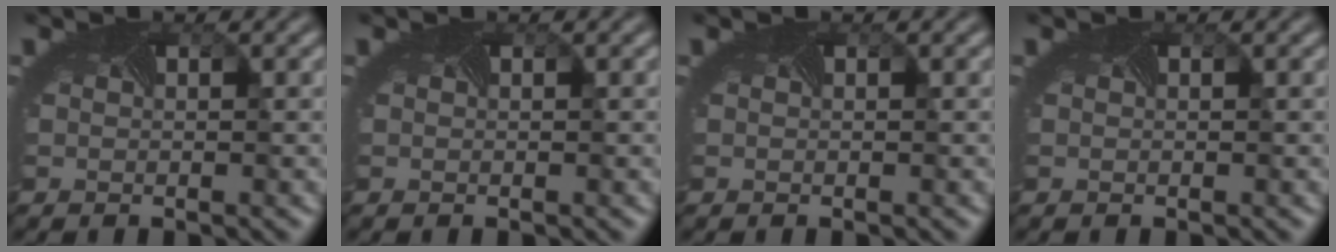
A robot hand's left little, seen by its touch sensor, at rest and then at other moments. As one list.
[{"total": 0.0}, {"total": 0.0}, {"total": 0.0}]